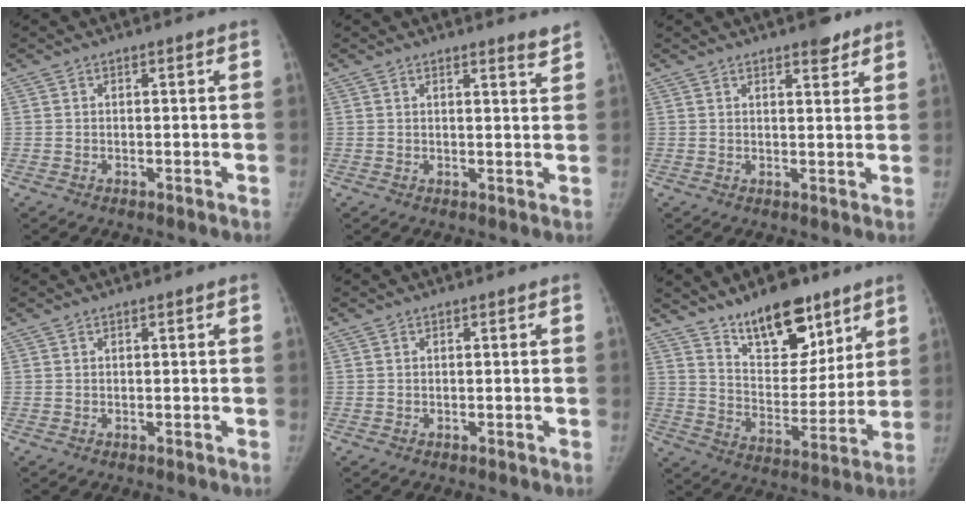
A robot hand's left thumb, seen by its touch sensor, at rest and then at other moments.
{"total": 2.2, "force": [2.0, 0.1, 0.9], "torque": [-0.009, -0.021, 0.023]}
{"total": 3.8, "force": [2.8, 1.2, 2.2], "torque": [-0.019, -0.016, 0.038]}
{"total": 0.0}
{"total": 0.0}
{"total": 16.4, "force": [11.5, 7.6, 8.9], "torque": [-0.084, -0.081, 0.196]}